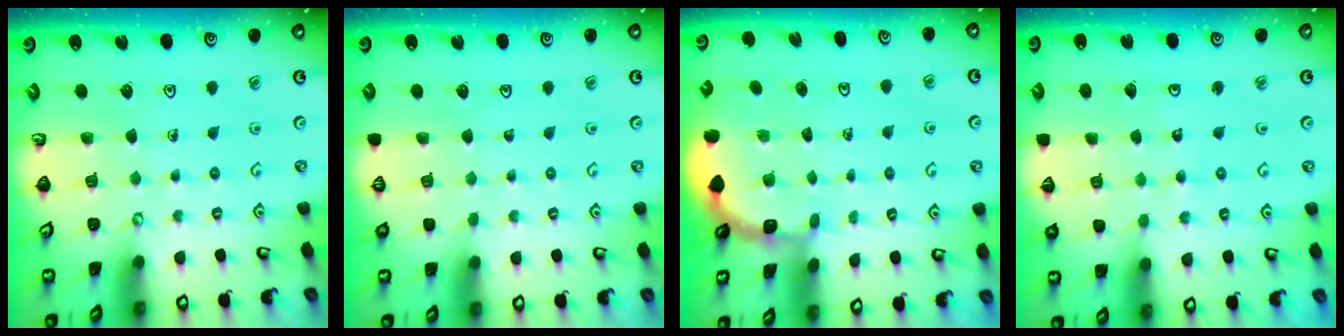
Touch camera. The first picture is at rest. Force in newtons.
{"total": 0.0}
{"total": 2.0, "press": 2.0, "slide": 0.1}
{"total": 4.4, "press": 4.3, "slide": 0.5}